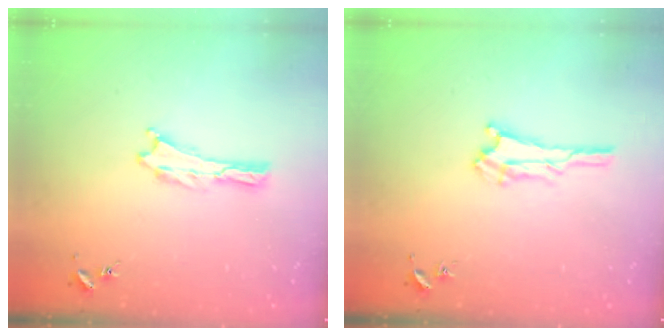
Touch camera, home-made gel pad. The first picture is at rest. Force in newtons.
{"total": 2.3, "press": 2.2, "slide": 0.2}